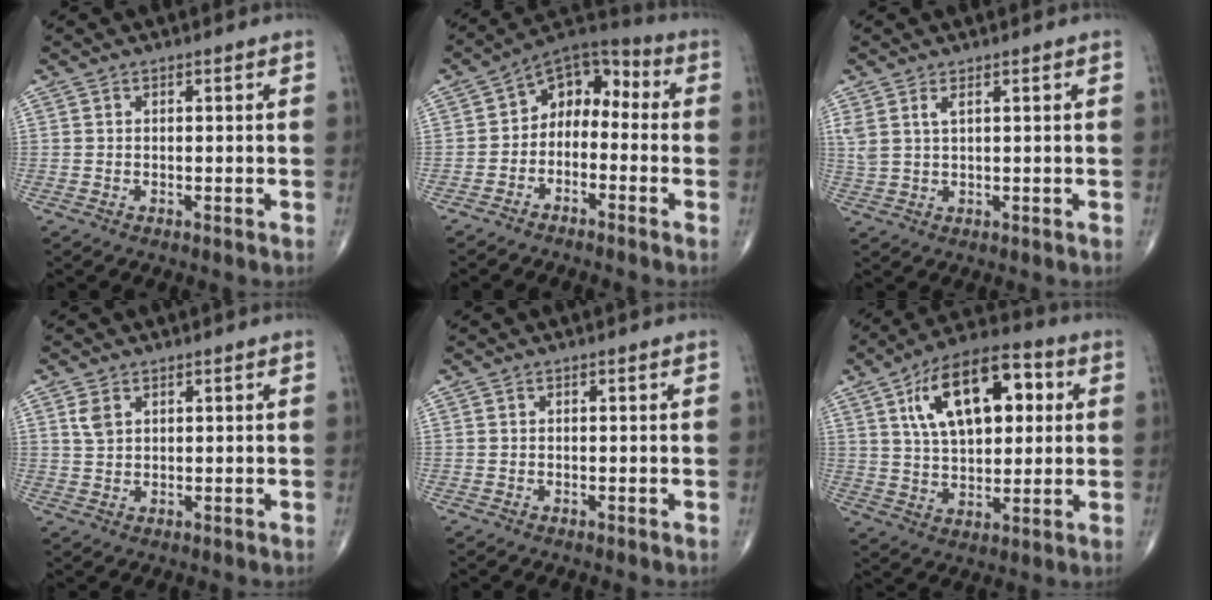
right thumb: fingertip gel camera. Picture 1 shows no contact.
{"total": 9.0, "force": [-1.7, 6.5, 6.0], "torque": [-0.055, 0.056, -0.052]}
{"total": 3.4, "force": [1.6, 1.3, 2.6], "torque": [-0.067, 0.003, 0.041]}
{"total": 2.6, "force": [1.3, 1.7, 1.6], "torque": [-0.029, -0.001, 0.031]}
{"total": 0.0}
{"total": 18.4, "force": [5.5, 9.5, 14.7], "torque": [-0.209, 0.007, 0.087]}